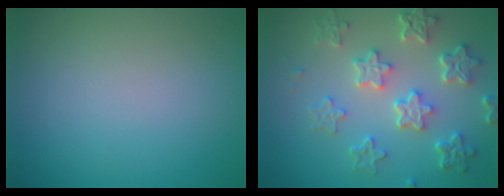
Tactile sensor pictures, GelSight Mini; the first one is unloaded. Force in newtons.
{"total": 5.8, "press": 4.6, "slide": 3.6}